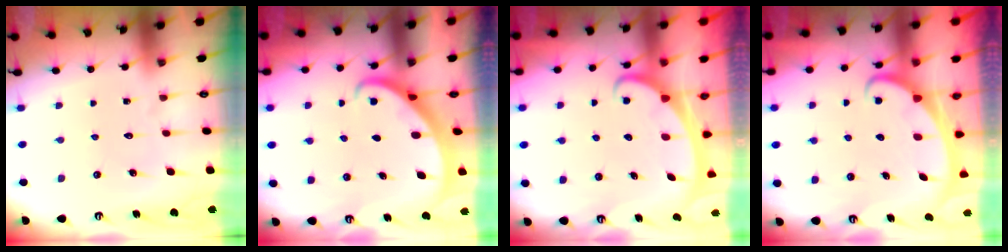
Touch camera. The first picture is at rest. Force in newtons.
{"total": 2.3, "press": 2.3, "slide": 0.3}
{"total": 2.3, "press": 2.3, "slide": 0.3}
{"total": 2.2, "press": 2.2, "slide": 0.3}